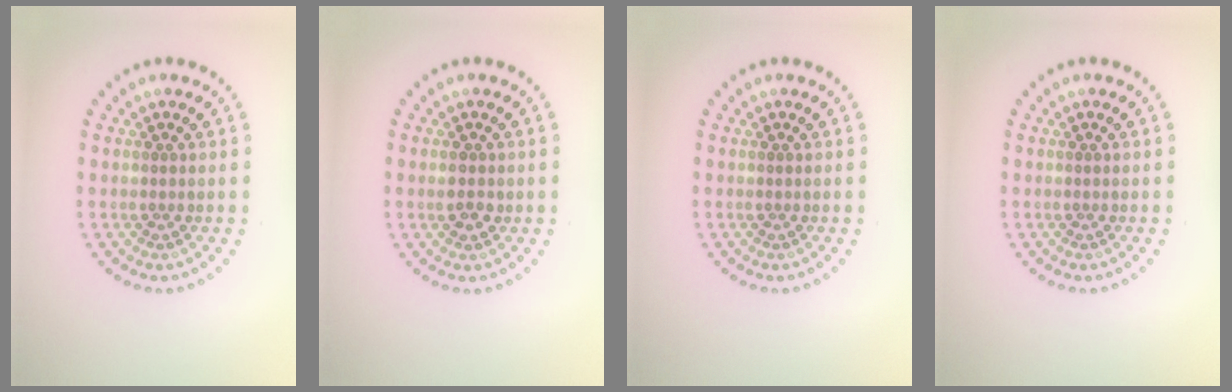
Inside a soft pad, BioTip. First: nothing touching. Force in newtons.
{"total": 1.5, "press": 1.4, "slide": 0.3}
{"total": 0.0}
{"total": 0.0}